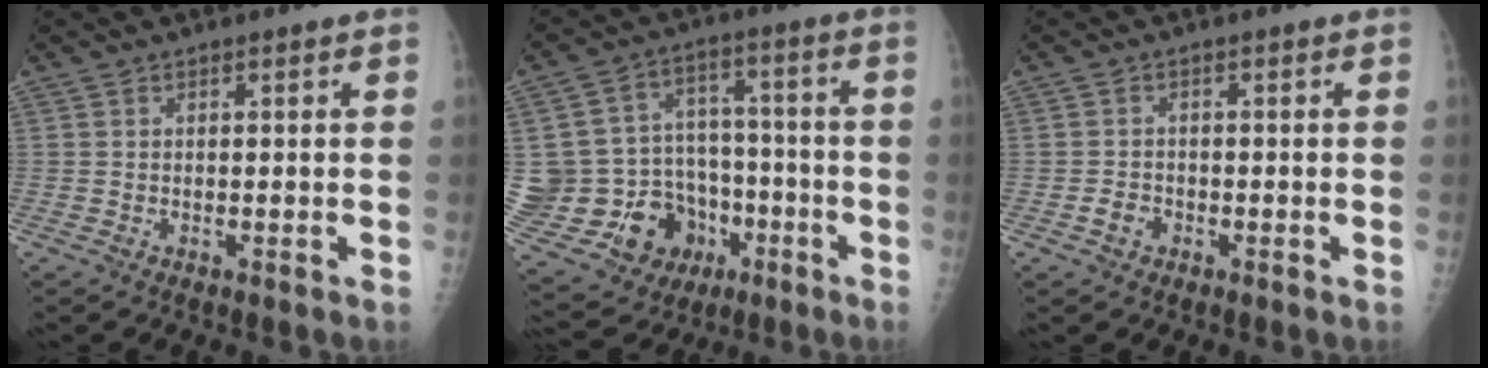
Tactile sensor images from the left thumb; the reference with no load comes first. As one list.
[{"total": 21.3, "force": [-5.4, 17.7, 10.7], "torque": [-0.195, 0.065, -0.060]}, {"total": 2.2, "force": [-1.2, 1.8, 0.8], "torque": [-0.005, 0.010, -0.019]}]